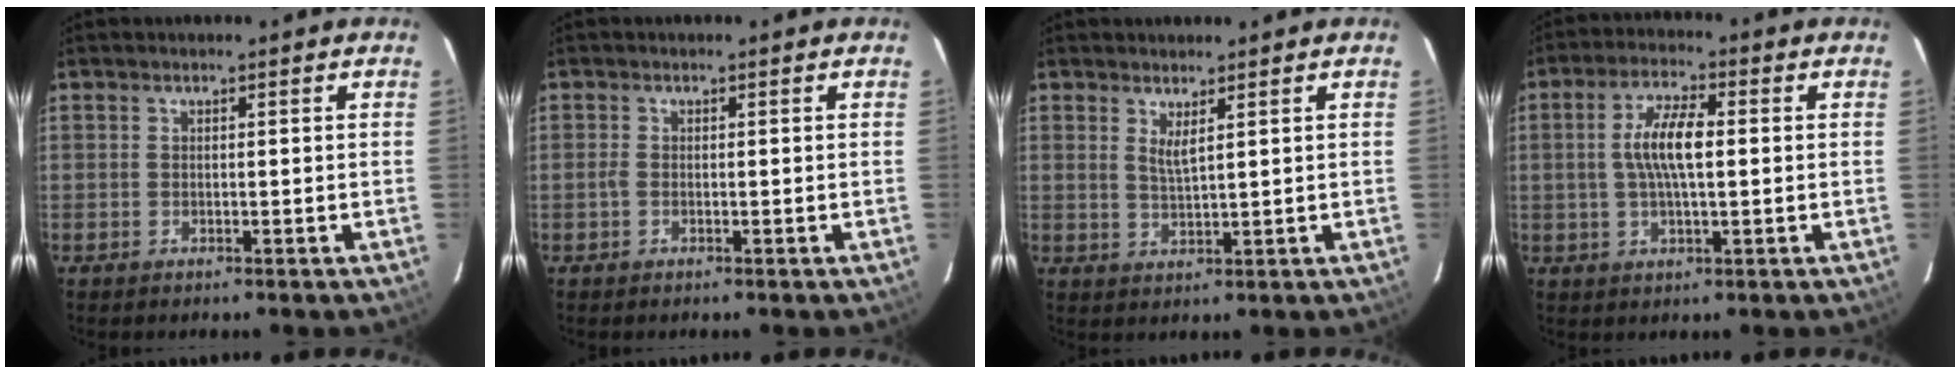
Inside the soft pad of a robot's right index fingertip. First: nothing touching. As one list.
[{"total": 0.8, "force": [-0.3, 0.4, 0.6], "torque": [-0.014, 0.001, -0.008]}, {"total": 2.5, "force": [1.5, 0.2, 2.0], "torque": [-0.038, -0.006, 0.024]}, {"total": 7.7, "force": [0.5, 2.4, 7.3], "torque": [-0.141, 0.009, 0.010]}]